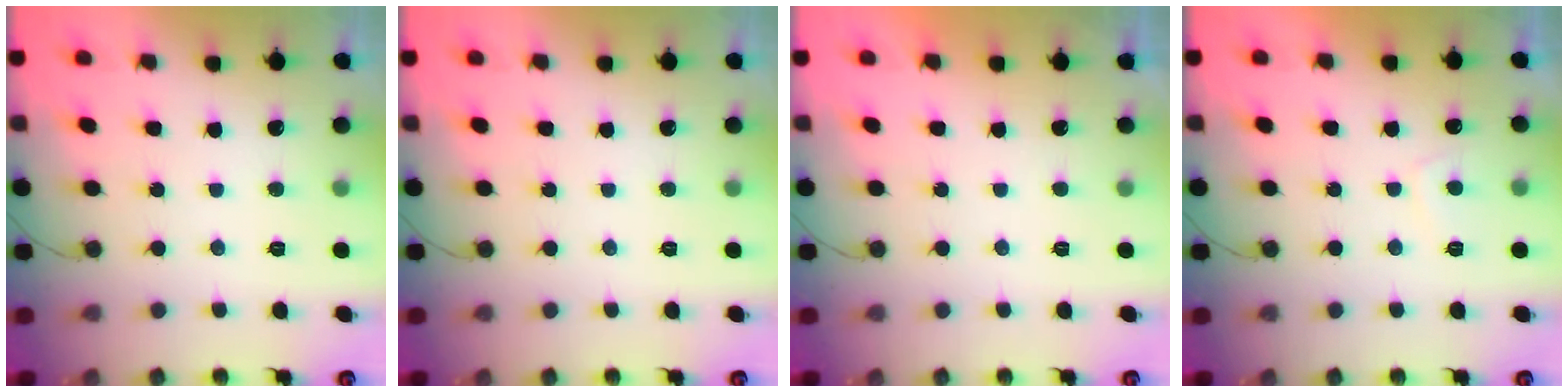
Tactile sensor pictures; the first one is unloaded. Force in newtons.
{"total": 0.0}
{"total": 2.2, "press": 2.1, "slide": 0.4}
{"total": 2.3, "press": 2.2, "slide": 0.6}